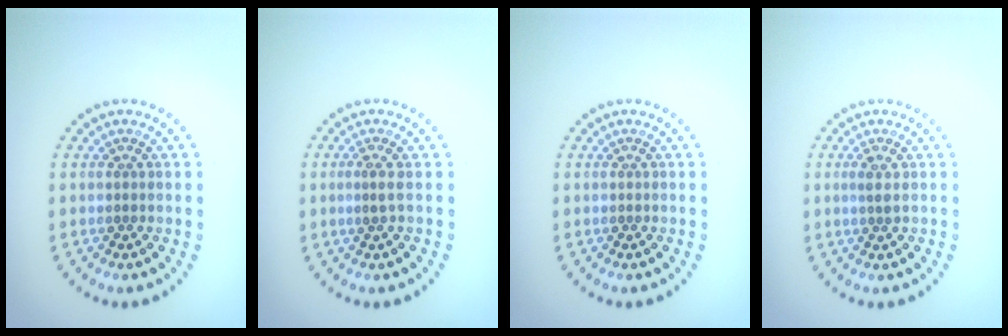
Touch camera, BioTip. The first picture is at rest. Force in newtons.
{"total": 1.0, "press": 0.4, "slide": 0.9}
{"total": 0.0}
{"total": 1.0, "press": 0.8, "slide": 0.6}